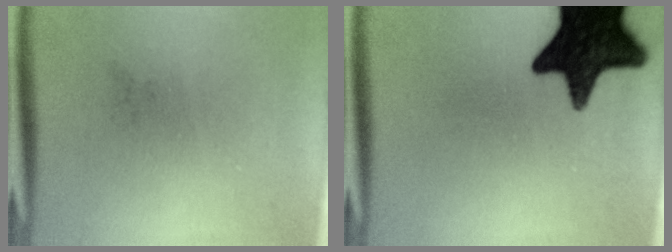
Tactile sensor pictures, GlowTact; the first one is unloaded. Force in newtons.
{"total": 17.2}